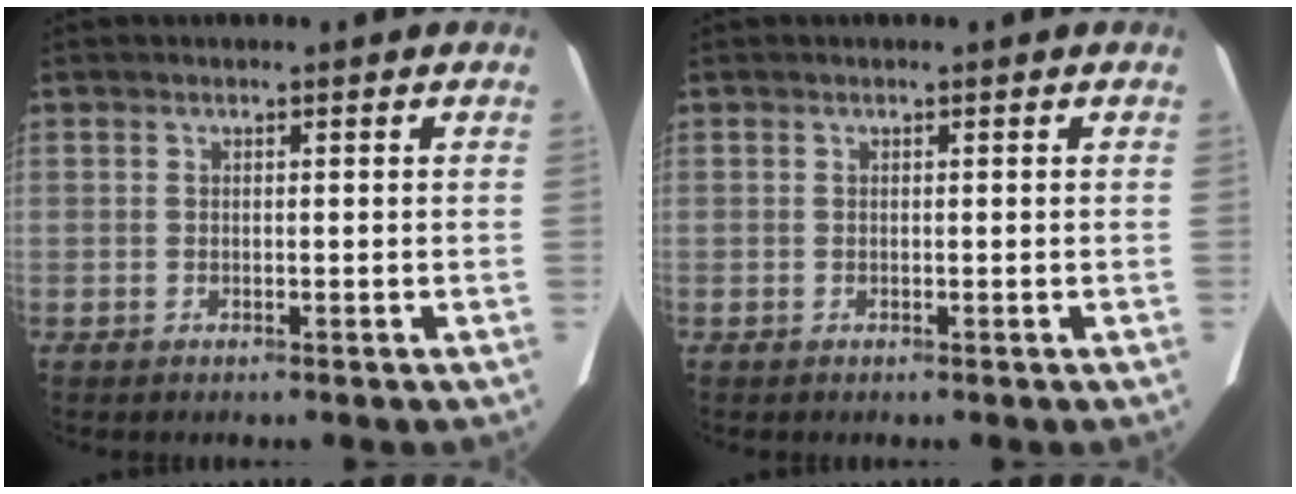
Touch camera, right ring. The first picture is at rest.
{"total": 0.0}